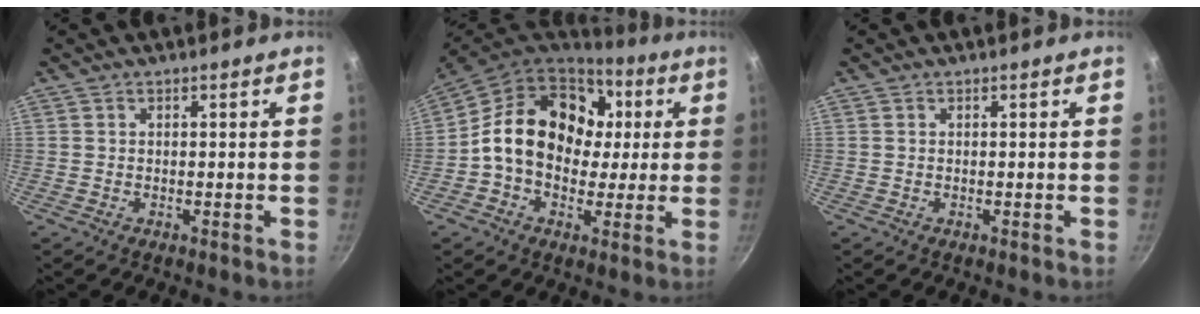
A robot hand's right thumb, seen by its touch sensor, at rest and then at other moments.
{"total": 19.7, "force": [2.4, 15.2, 12.2], "torque": [-0.171, 0.029, 0.030]}
{"total": 0.0}